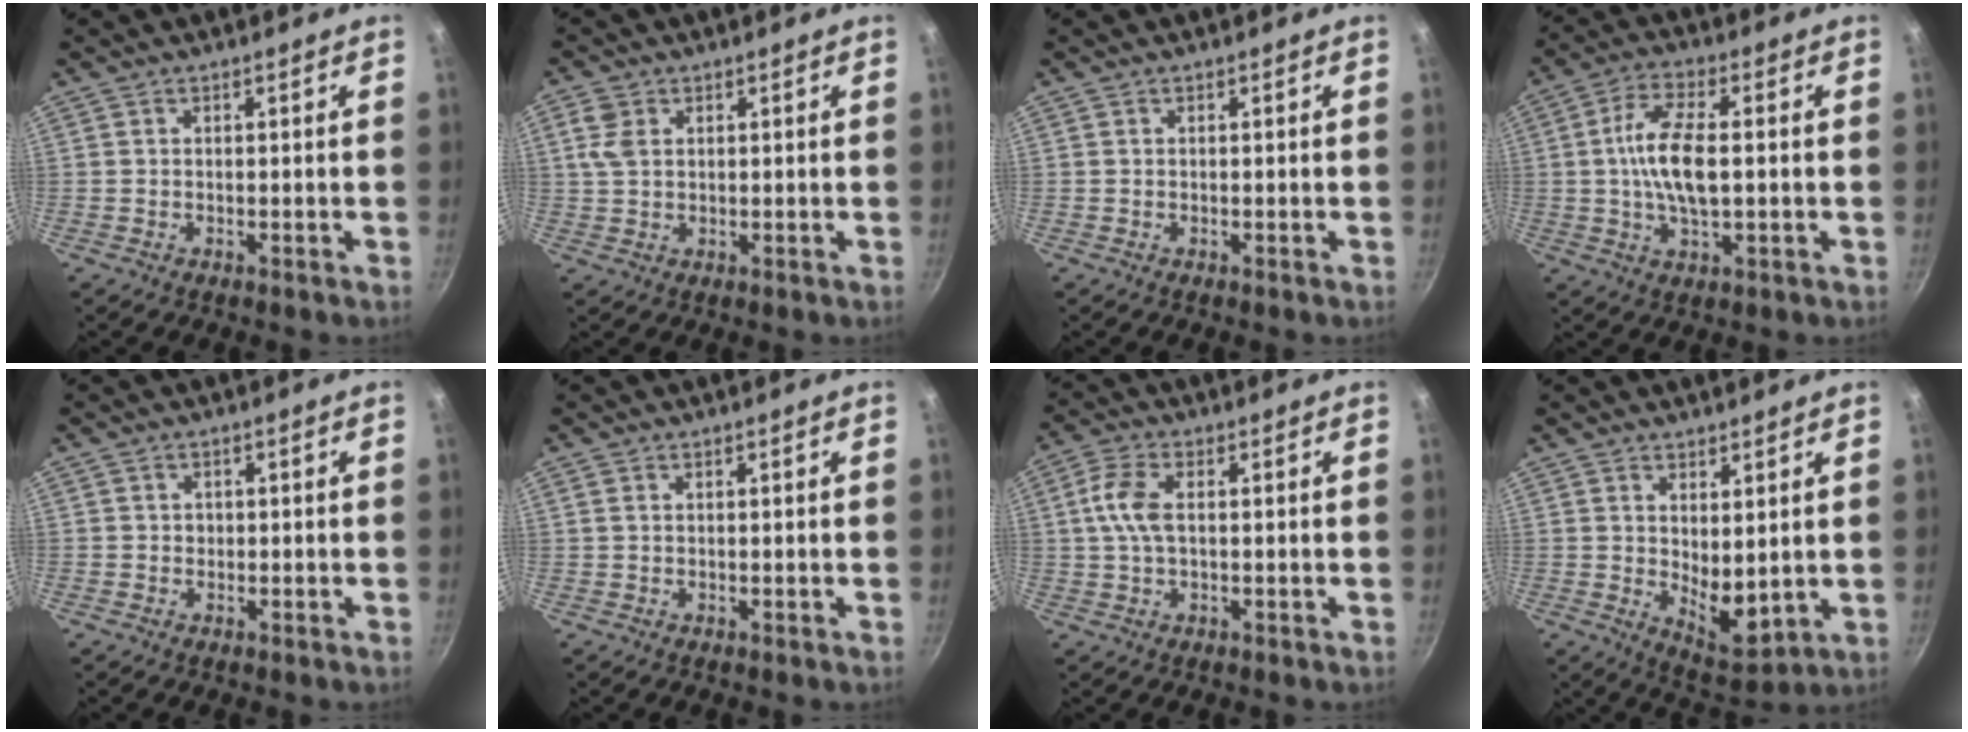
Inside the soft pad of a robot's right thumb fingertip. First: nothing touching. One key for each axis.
{"total": 4.4, "fx": 1.4, "fy": 3.1, "fz": 2.7, "tx": -0.052, "ty": 0.000, "tz": 0.026}
{"total": 0.0}
{"total": 10.5, "fx": 0.3, "fy": 4.4, "fz": 9.5, "tx": -0.183, "ty": 0.009, "tz": -0.002}
{"total": 1.5, "fx": -0.3, "fy": 1.5, "fz": 0.2, "tx": 0.009, "ty": 0.007, "tz": -0.002}
{"total": 0.8, "fx": 0.3, "fy": 0.6, "fz": 0.4, "tx": -0.010, "ty": 0.002, "tz": 0.005}
{"total": 6.2, "fx": 0.7, "fy": 3.4, "fz": 5.2, "tx": -0.111, "ty": 0.013, "tz": 0.007}
{"total": 8.1, "fx": 1.6, "fy": 3.9, "fz": 6.9, "tx": -0.089, "ty": -0.038, "tz": 0.040}